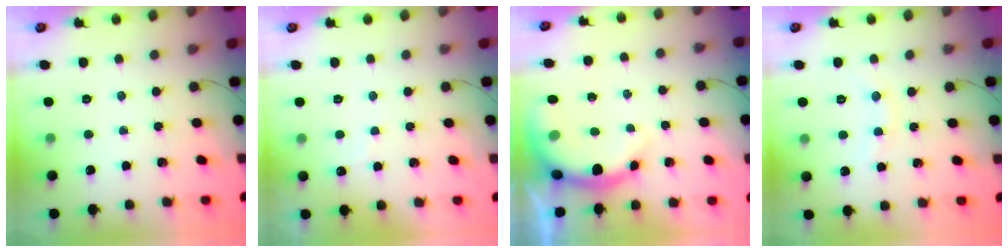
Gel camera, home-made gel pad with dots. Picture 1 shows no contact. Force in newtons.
{"total": 5.3, "press": 5.2, "slide": 0.9}
{"total": 7.0, "press": 6.8, "slide": 1.5}
{"total": 5.2, "press": 5.1, "slide": 1.1}